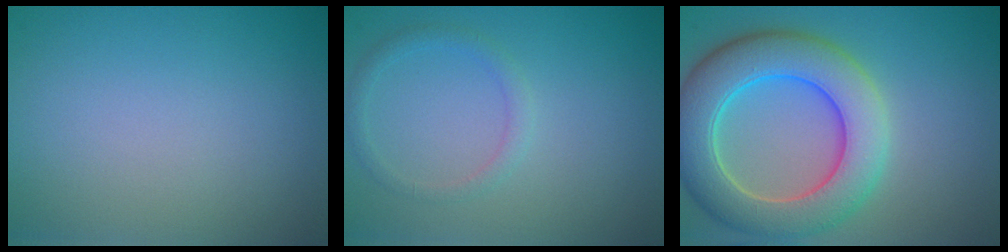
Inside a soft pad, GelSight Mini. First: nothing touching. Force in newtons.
{"total": 1.4, "press": 1.3, "slide": 0.2}
{"total": 8.7, "press": 8.6, "slide": 0.6}